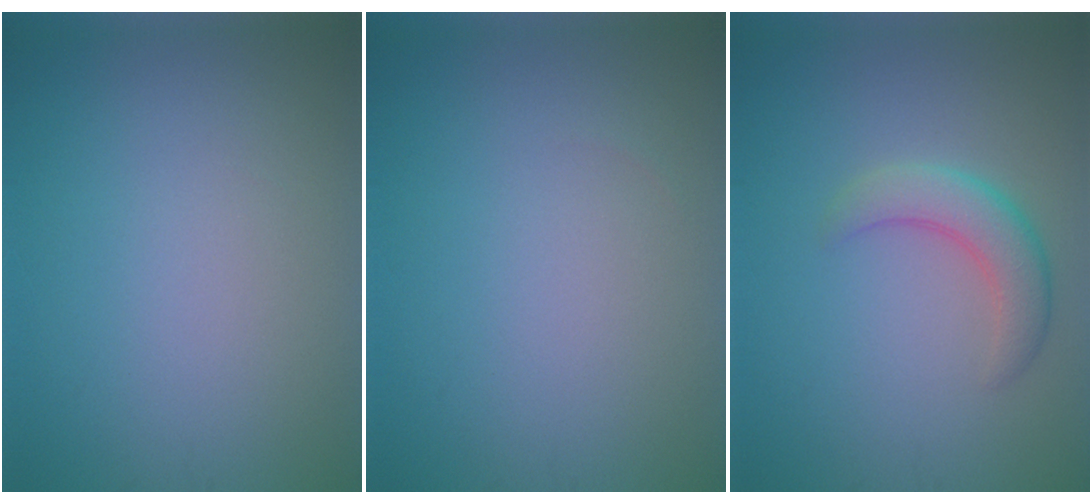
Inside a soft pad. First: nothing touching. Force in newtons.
{"total": 0.0}
{"total": 3.5, "press": 3.5, "slide": 0.1}